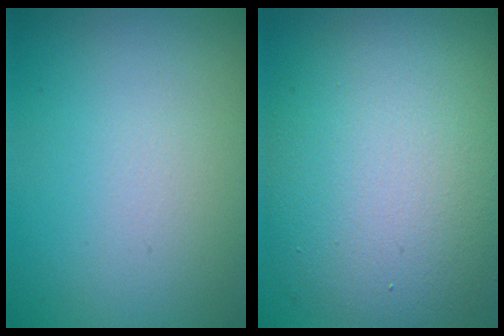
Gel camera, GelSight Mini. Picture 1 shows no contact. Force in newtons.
{"total": 10.6, "press": 10.6, "slide": 0.7}